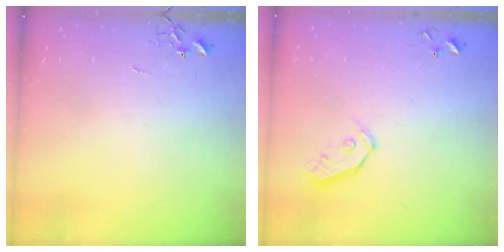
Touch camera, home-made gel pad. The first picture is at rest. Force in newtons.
{"total": 6.3, "press": 6.3, "slide": 0.7}